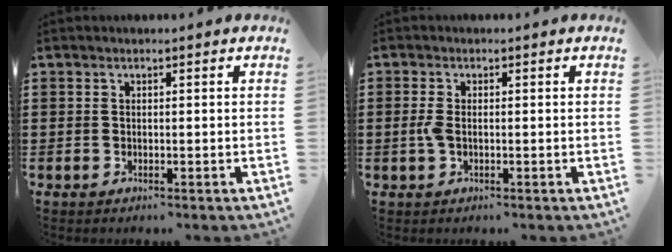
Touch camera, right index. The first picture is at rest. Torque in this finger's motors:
{"motor_torque": [0.61, 0.41, 0.28, 0.06]}